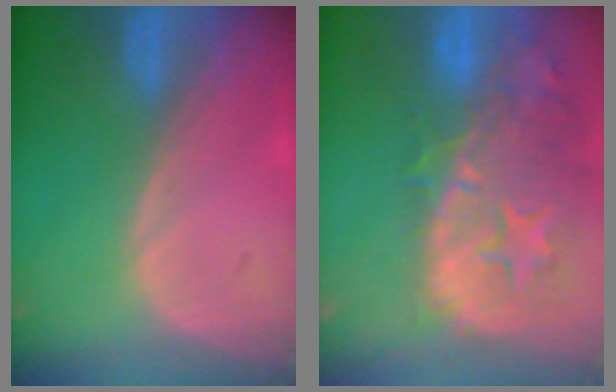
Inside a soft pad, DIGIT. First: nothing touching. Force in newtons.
{"total": 15.0, "press": 11.9, "slide": 9.0}